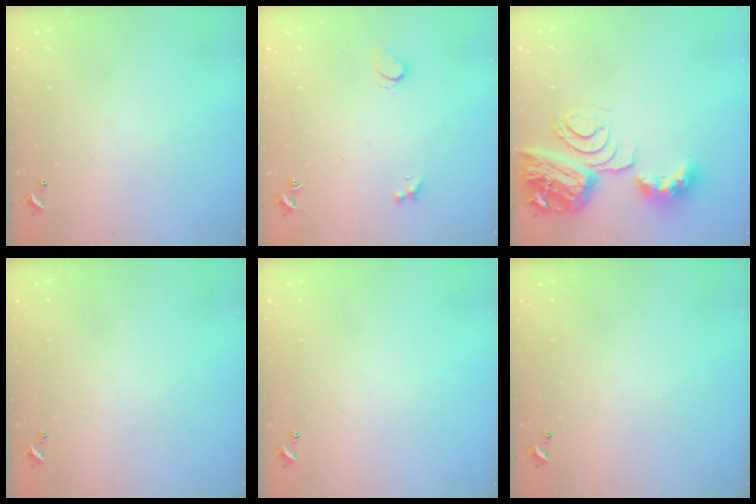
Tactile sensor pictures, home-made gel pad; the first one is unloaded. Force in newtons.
{"total": 1.8, "press": 1.7, "slide": 0.5}
{"total": 13.7, "press": 13.6, "slide": 1.8}
{"total": 0.0}
{"total": 0.0}
{"total": 0.0}